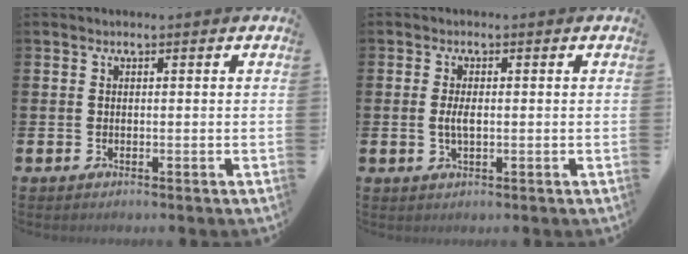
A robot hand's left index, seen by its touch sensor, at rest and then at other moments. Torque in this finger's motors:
{"motor_torque": [0.58, 0.07, 0.09, 0.11]}